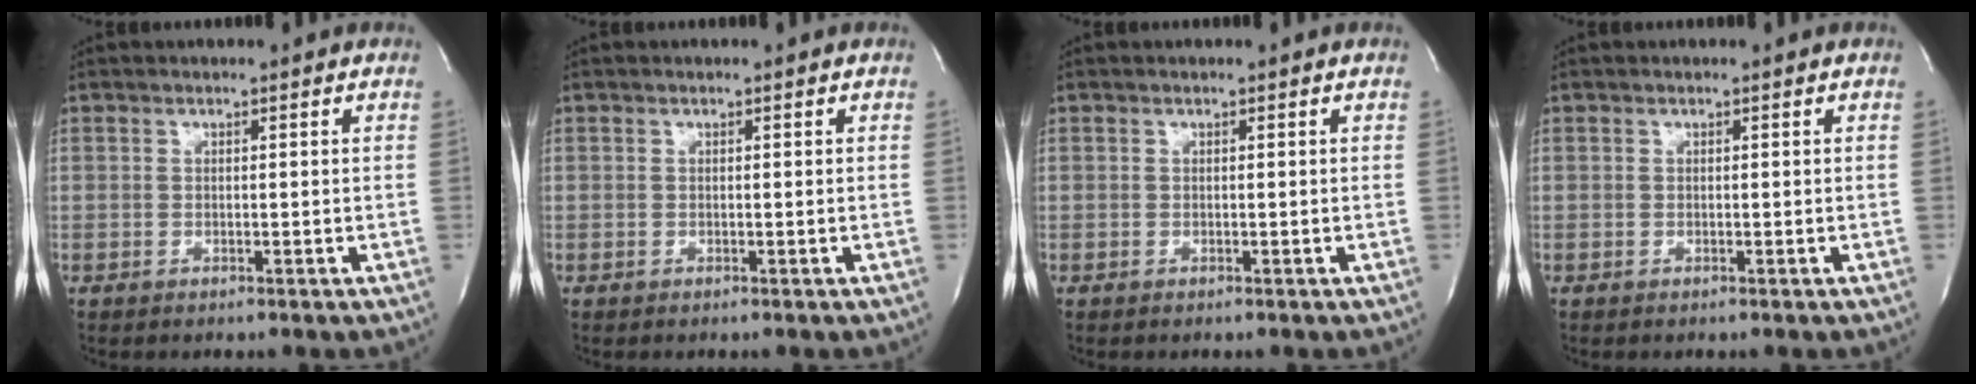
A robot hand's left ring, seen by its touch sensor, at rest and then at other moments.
{"total": 0.0}
{"total": 0.0}
{"total": 0.0}